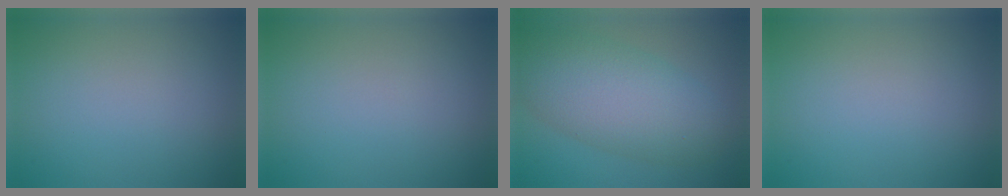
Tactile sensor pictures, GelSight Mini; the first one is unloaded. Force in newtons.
{"total": 0.0}
{"total": 8.1, "press": 8.1, "slide": 0.3}
{"total": 0.0}